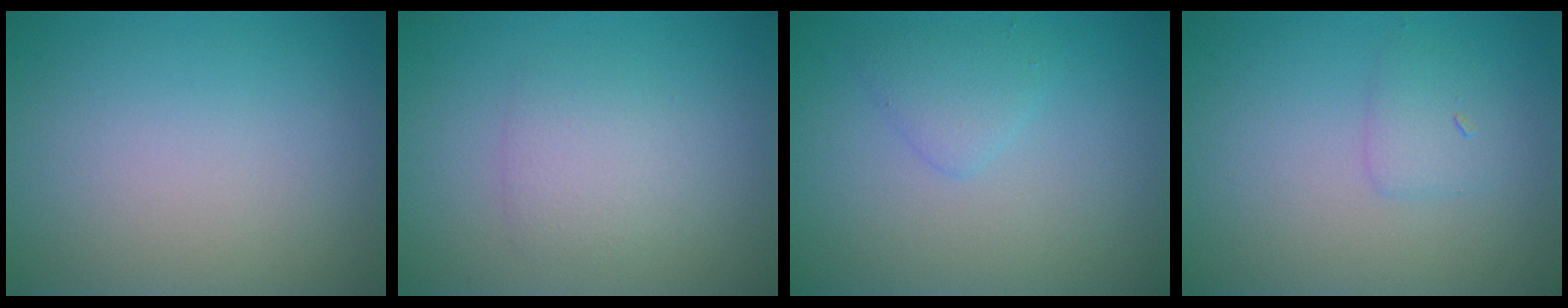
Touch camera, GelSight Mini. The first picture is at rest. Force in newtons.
{"total": 2.3, "press": 2.3, "slide": 0.1}
{"total": 1.7, "press": 1.7, "slide": 0.2}
{"total": 1.5, "press": 1.5, "slide": 0.2}